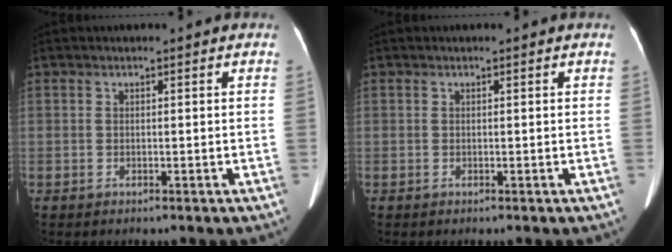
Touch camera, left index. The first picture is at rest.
{"total": 0.0}